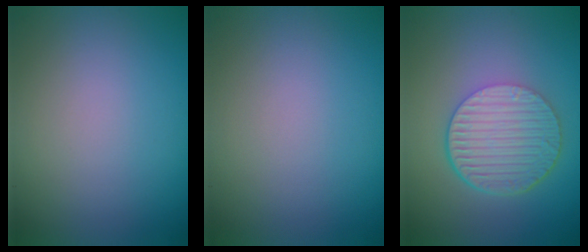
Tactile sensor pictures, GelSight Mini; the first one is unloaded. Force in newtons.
{"total": 0.0}
{"total": 6.6, "press": 4.4, "slide": 4.9}